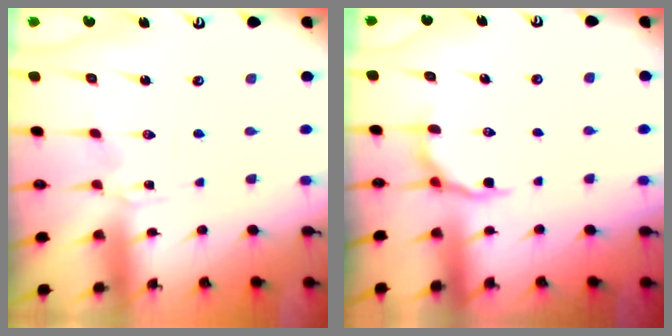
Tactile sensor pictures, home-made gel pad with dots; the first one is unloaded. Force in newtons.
{"total": 6.4, "press": 6.0, "slide": 2.4}